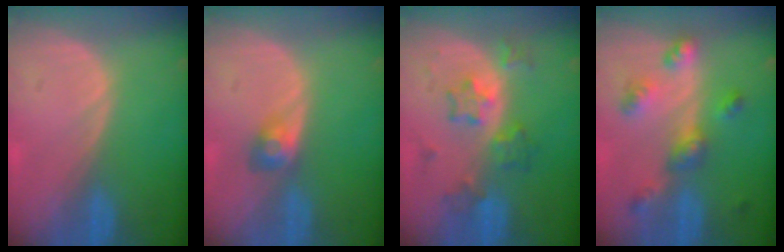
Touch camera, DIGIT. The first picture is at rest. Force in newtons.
{"total": 3.0, "press": 2.6, "slide": 1.4}
{"total": 5.9, "press": 5.9, "slide": 0.3}
{"total": 6.9, "press": 6.0, "slide": 3.3}